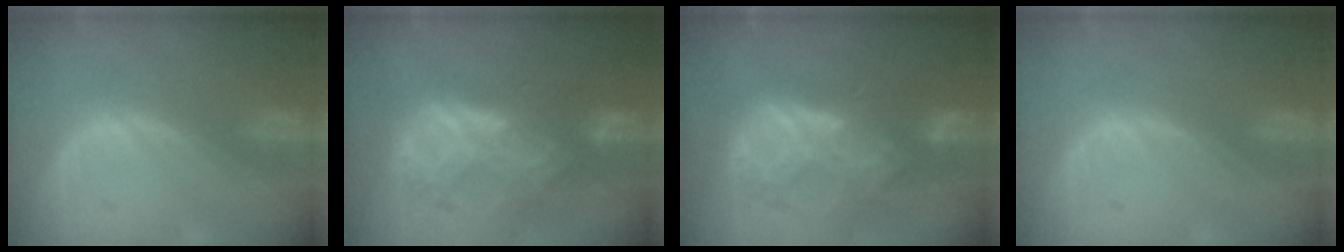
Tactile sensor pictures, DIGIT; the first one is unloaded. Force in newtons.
{"total": 9.0, "press": 7.8, "slide": 4.5}
{"total": 8.9, "press": 7.8, "slide": 4.4}
{"total": 0.0}